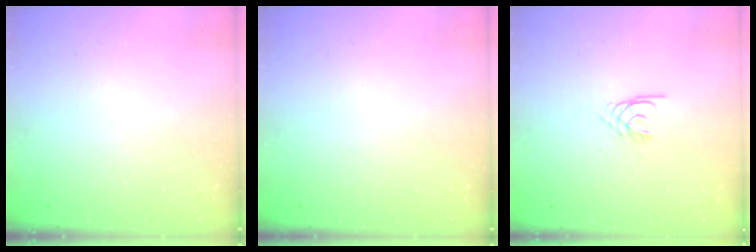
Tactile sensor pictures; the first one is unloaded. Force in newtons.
{"total": 0.0}
{"total": 2.7, "press": 2.6, "slide": 0.4}